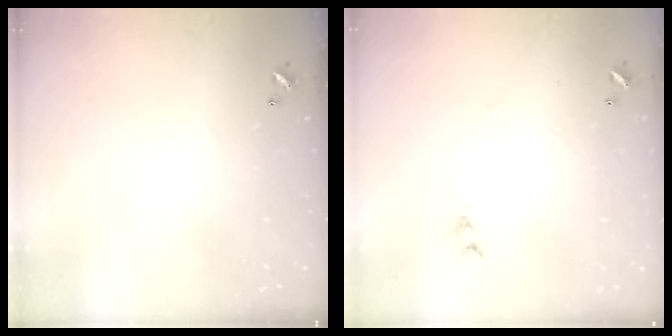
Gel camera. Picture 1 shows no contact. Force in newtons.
{"total": 1.2, "press": 1.1, "slide": 0.3}